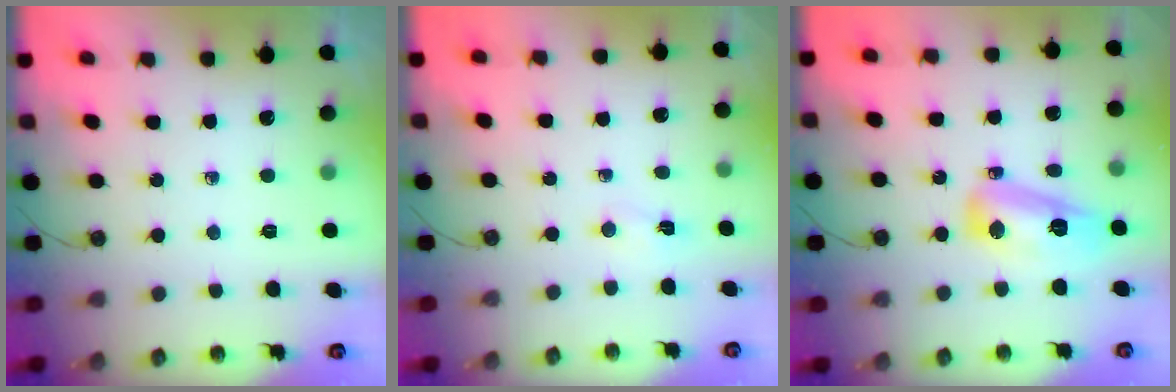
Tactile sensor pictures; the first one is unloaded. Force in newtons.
{"total": 3.8, "press": 0.5, "slide": 3.8}
{"total": 12.6, "press": 12.3, "slide": 3.0}